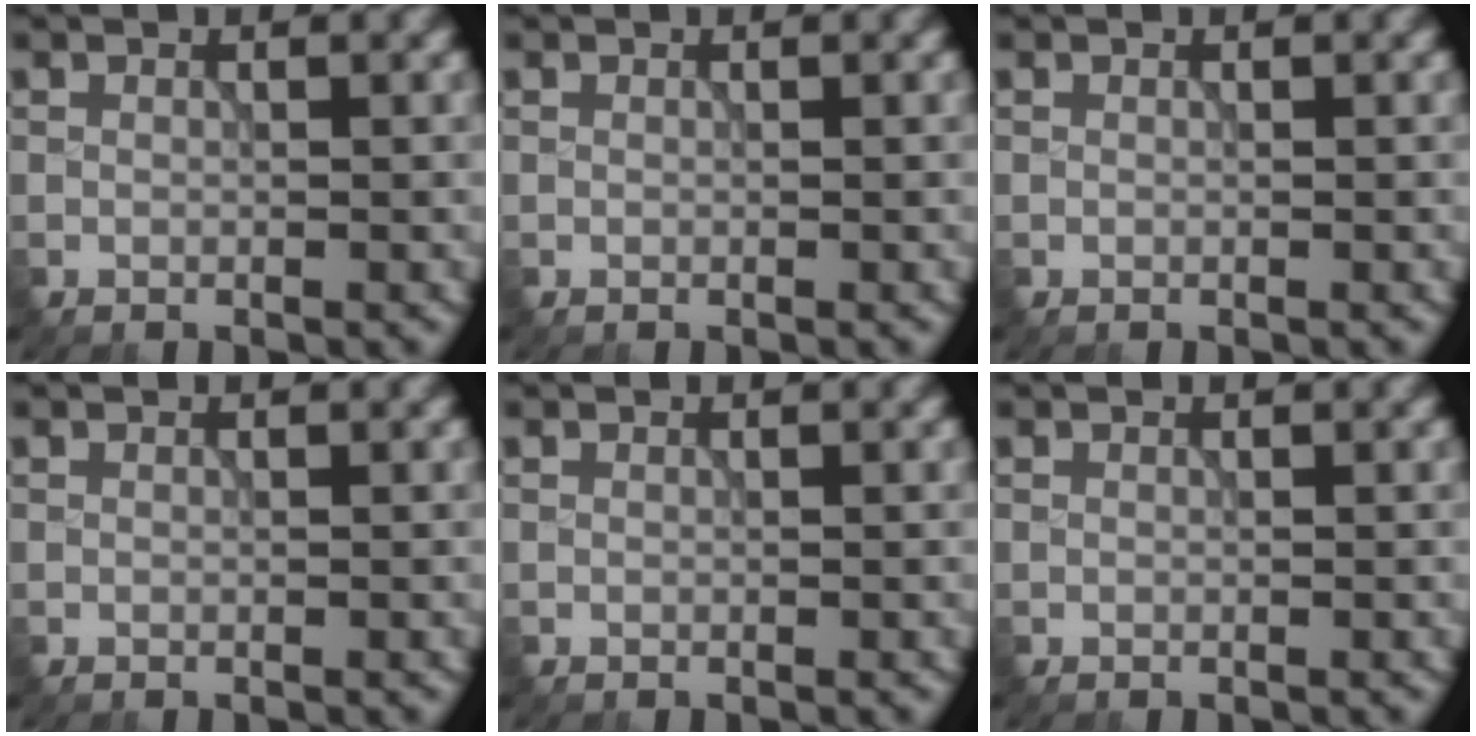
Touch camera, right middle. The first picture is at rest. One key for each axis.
{"total": 0.0}
{"total": 0.0}
{"total": 0.0}
{"total": 0.0}
{"total": 0.0}